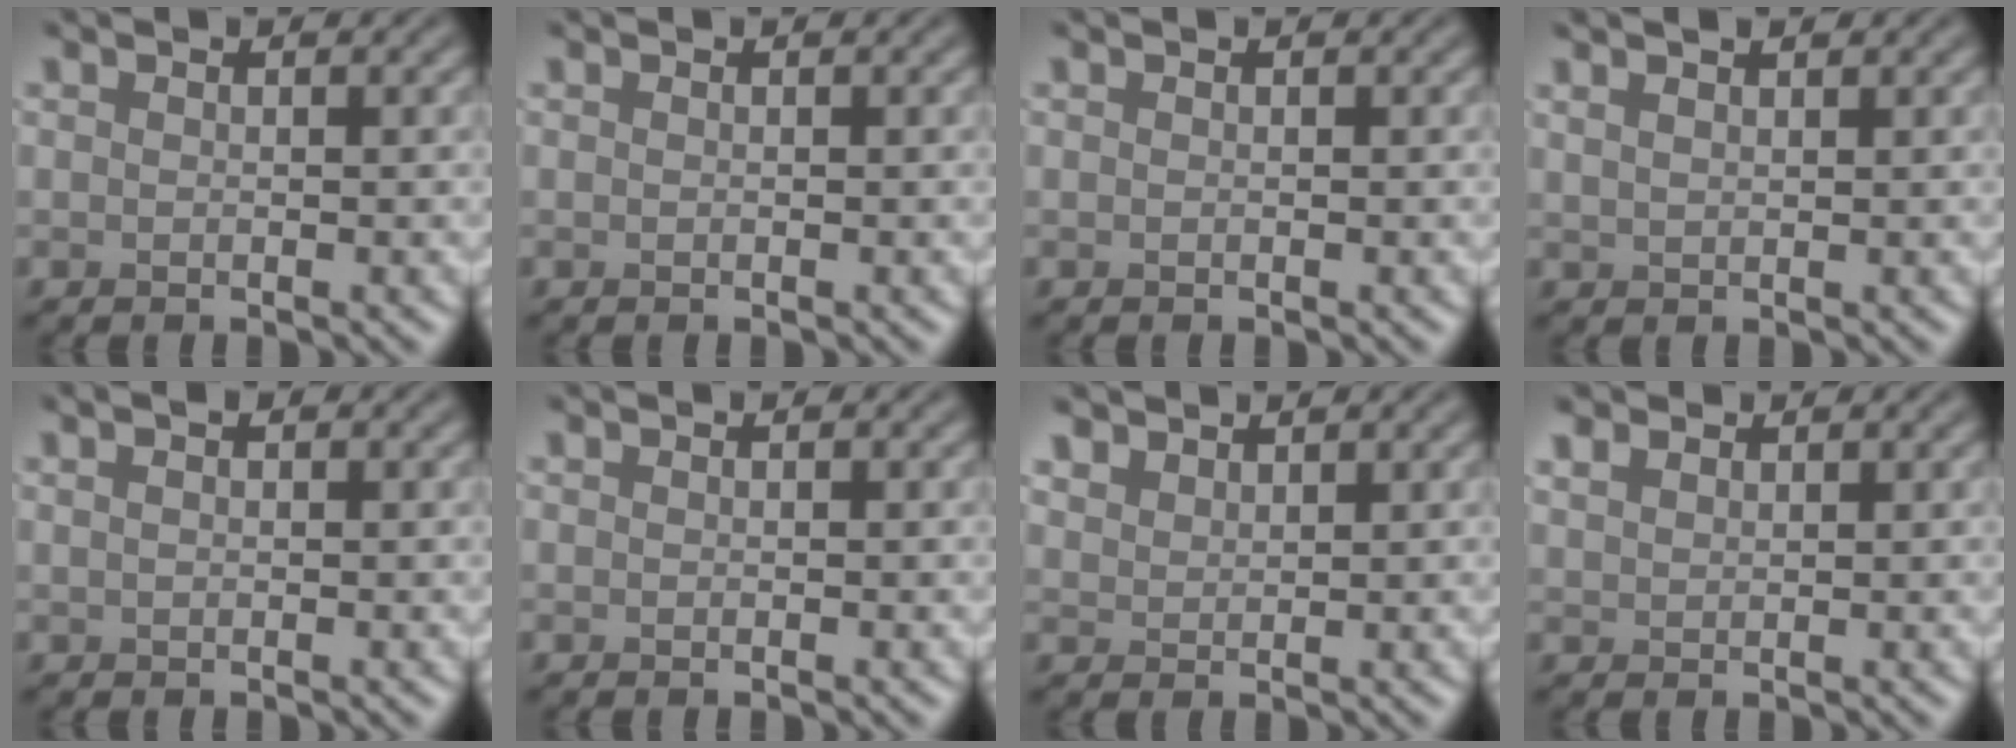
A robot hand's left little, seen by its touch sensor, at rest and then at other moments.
{"total": 0.0}
{"total": 0.0}
{"total": 2.4, "force": [1.7, 0.9, 1.4], "torque": [-0.013, 0.008, 0.013]}
{"total": 1.2, "force": [0.7, 0.6, 0.8], "torque": [-0.013, -0.002, 0.011]}
{"total": 0.0}
{"total": 2.1, "force": [1.9, 0.9, 0.3], "torque": [-0.015, 0.000, 0.046]}
{"total": 1.8, "force": [1.5, 0.9, 0.5], "torque": [-0.017, 0.007, 0.034]}